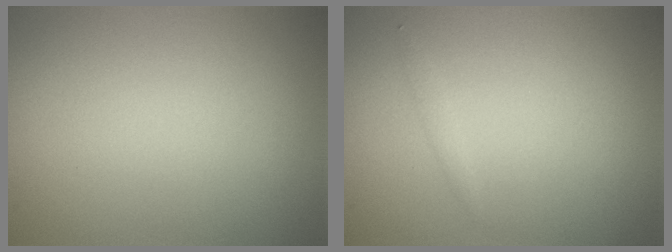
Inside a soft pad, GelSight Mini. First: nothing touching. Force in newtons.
{"total": 0.5, "press": 0.5, "slide": 0.0}